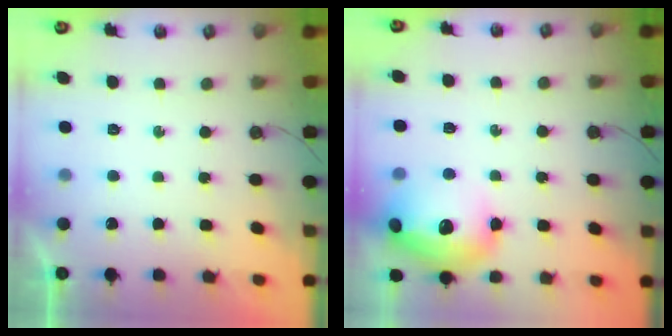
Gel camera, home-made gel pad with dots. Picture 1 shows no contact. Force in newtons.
{"total": 20.1, "press": 20.0, "slide": 1.6}